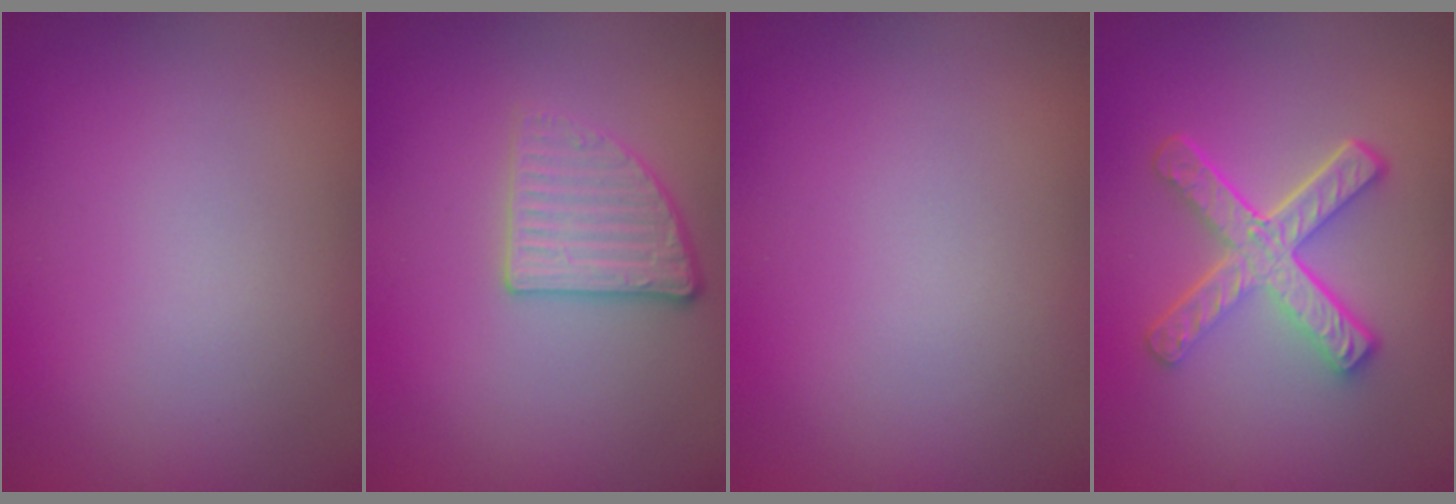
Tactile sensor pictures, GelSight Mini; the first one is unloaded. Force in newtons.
{"total": 2.6, "press": 2.4, "slide": 1.0}
{"total": 0.0}
{"total": 5.2, "press": 3.7, "slide": 3.6}